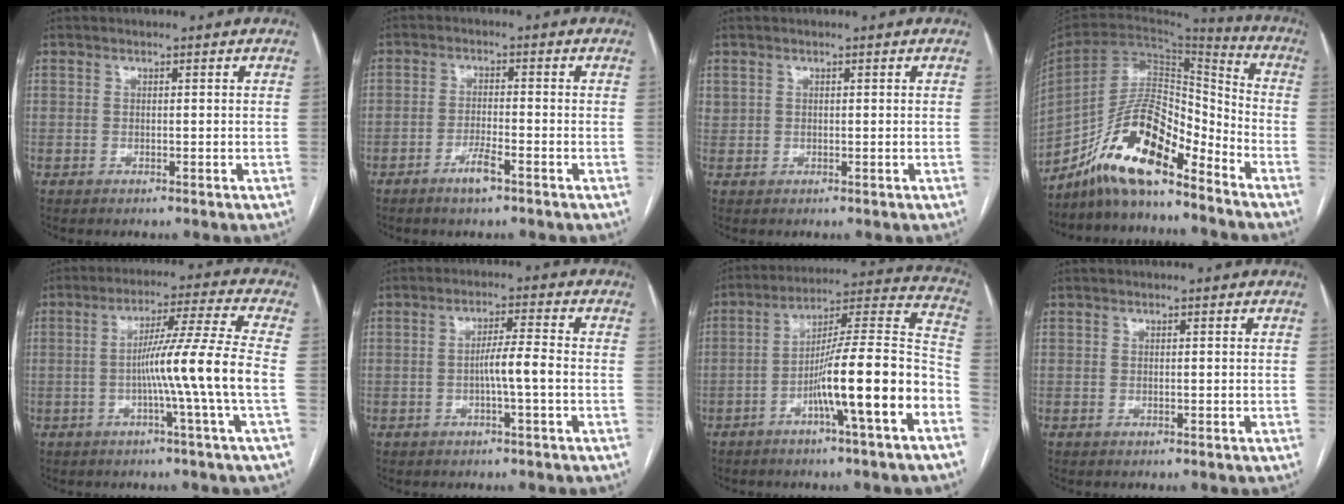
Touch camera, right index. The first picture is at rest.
{"total": 3.6, "force": [-2.4, 0.5, 2.7], "torque": [-0.053, -0.002, -0.042]}
{"total": 1.0, "force": [0.6, 0.8, 0.1], "torque": [0.007, 0.005, 0.010]}
{"total": 14.3, "force": [-10.7, 3.7, 8.8], "torque": [-0.167, 0.028, -0.193]}
{"total": 10.7, "force": [-2.2, -2.7, 10.1], "torque": [-0.168, 0.001, -0.040]}
{"total": 4.4, "force": [-1.1, -0.3, 4.3], "torque": [-0.072, 0.007, -0.019]}
{"total": 16.3, "force": [-6.6, 0.0, 14.9], "torque": [-0.232, 0.012, -0.109]}
{"total": 0.0}